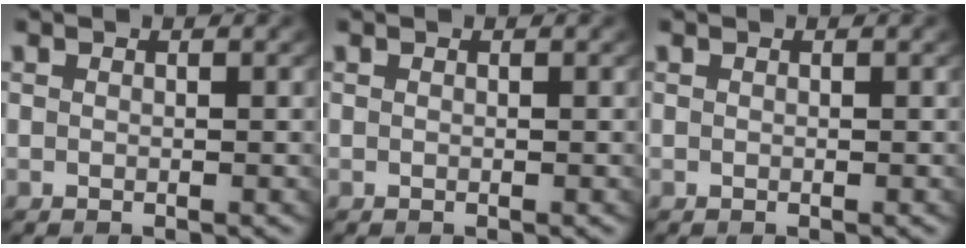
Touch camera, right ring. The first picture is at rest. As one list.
[{"total": 0.0}, {"total": 0.0}]